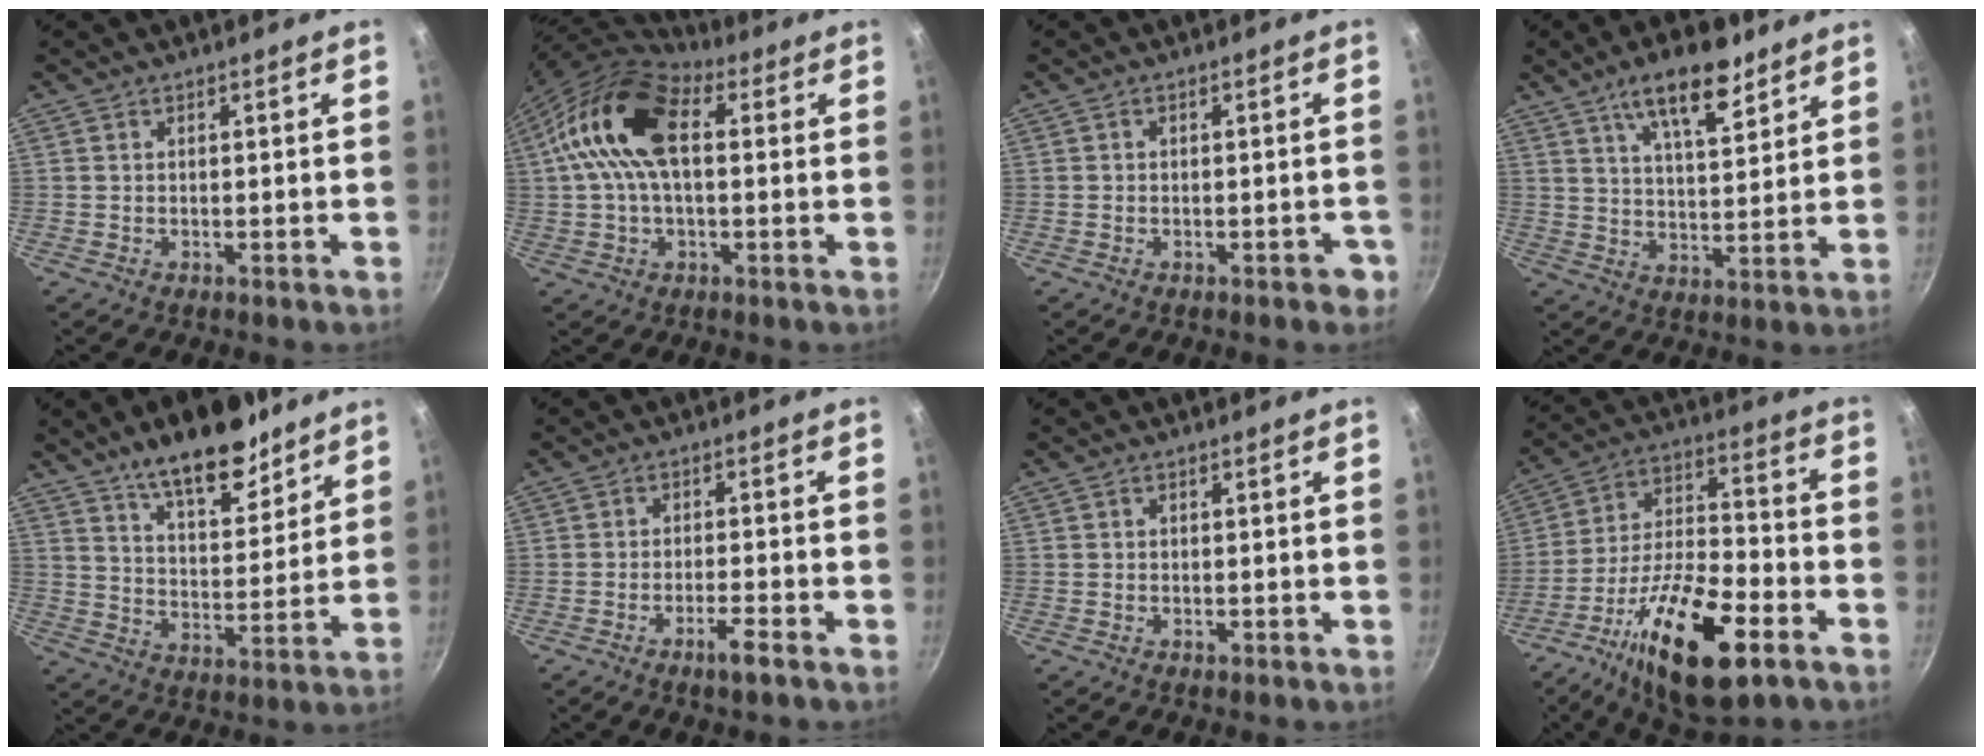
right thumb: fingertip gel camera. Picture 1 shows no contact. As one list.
[{"total": 15.7, "force": [2.7, 8.8, 12.7], "torque": [-0.228, 0.028, 0.031]}, {"total": 2.6, "force": [-1.3, 1.5, 1.8], "torque": [-0.007, 0.018, -0.007]}, {"total": 11.6, "force": [7.3, 4.3, 8.0], "torque": [-0.109, -0.034, 0.120]}, {"total": 14.9, "force": [10.4, 6.2, 8.6], "torque": [-0.093, -0.066, 0.164]}, {"total": 3.9, "force": [-2.4, 0.3, 3.0], "torque": [-0.054, 0.017, -0.039]}, {"total": 0.7, "force": [-0.3, 0.5, 0.5], "torque": [-0.006, 0.002, -0.005]}, {"total": 21.6, "force": [-10.6, 8.1, 17.0], "torque": [-0.284, 0.038, -0.185]}]